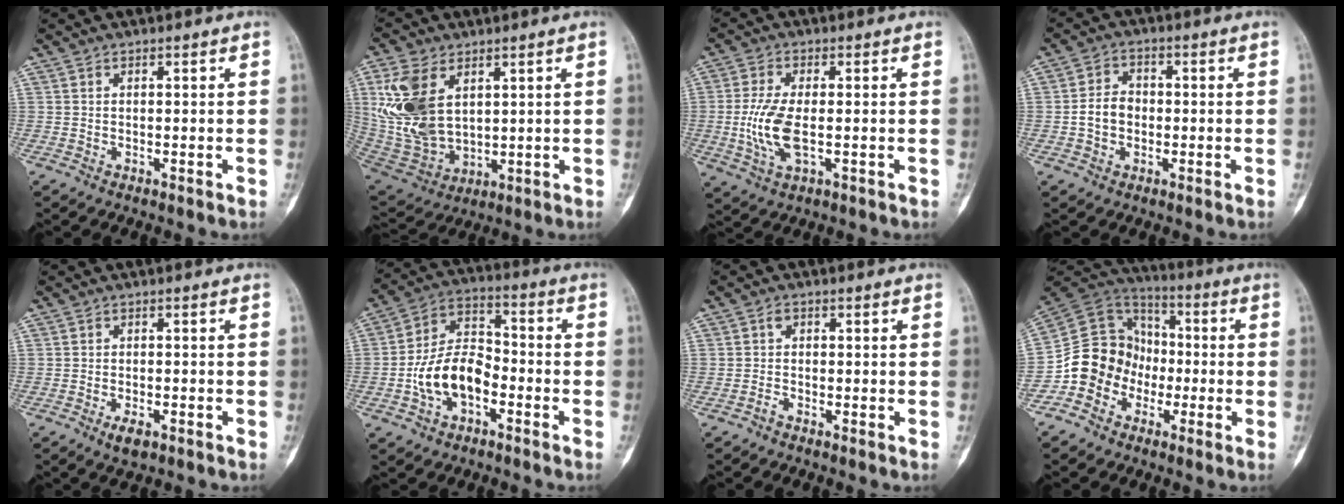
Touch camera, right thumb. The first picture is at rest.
{"total": 15.5, "force": [4.6, 9.7, 11.1], "torque": [-0.225, -0.019, 0.107]}
{"total": 8.7, "force": [-1.1, 3.8, 7.8], "torque": [-0.177, -0.006, -0.019]}
{"total": 5.2, "force": [-0.9, 4.1, 3.1], "torque": [-0.042, 0.019, -0.022]}
{"total": 2.9, "force": [-1.6, 1.3, 2.1], "torque": [-0.032, 0.002, -0.025]}
{"total": 12.3, "force": [-3.8, 7.7, 8.9], "torque": [-0.150, 0.044, -0.077]}
{"total": 1.2, "force": [-0.7, 0.9, 0.6], "torque": [-0.001, 0.009, -0.020]}
{"total": 13.3, "force": [-4.6, 11.8, 4.0], "torque": [-0.027, 0.075, -0.087]}